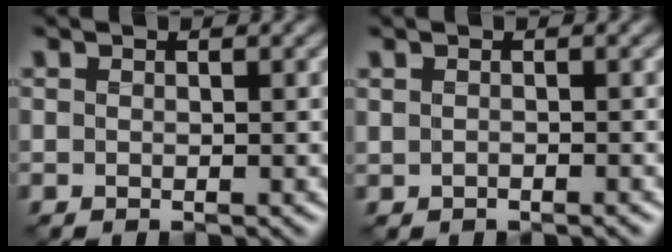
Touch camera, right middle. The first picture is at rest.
{"total": 0.5, "force": [-0.3, 0.4, 0.3], "torque": [-0.006, -0.002, -0.004]}